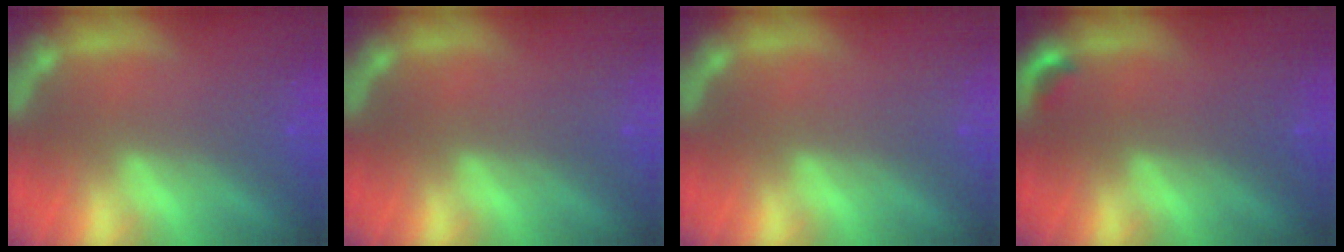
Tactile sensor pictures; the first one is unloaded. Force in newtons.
{"total": 0.0}
{"total": 0.0}
{"total": 0.9}